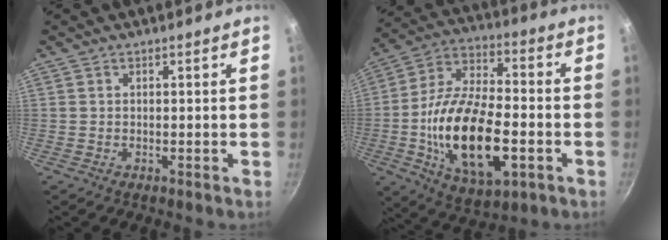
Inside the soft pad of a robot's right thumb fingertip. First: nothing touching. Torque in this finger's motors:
{"motor_torque": [-0.37, 1.75, 2.06, -0.70, 0.74]}